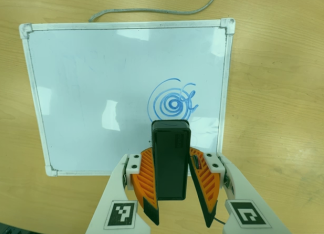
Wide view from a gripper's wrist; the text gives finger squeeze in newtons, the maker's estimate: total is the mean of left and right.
{"total": 5.6, "left": 5.0, "right": 6.1}